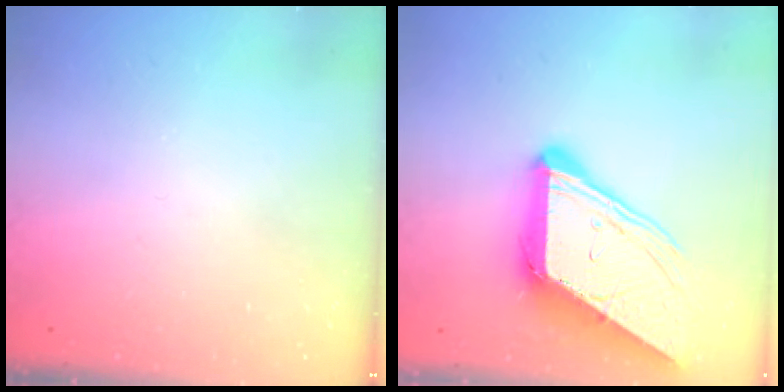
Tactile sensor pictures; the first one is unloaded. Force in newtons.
{"total": 18.6, "press": 18.5, "slide": 2.0}